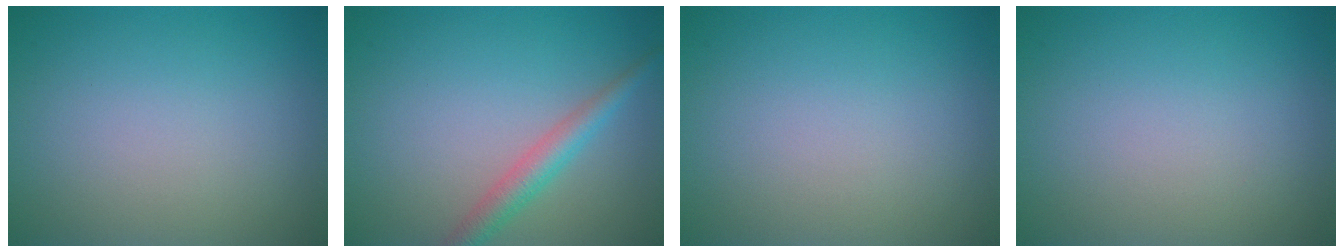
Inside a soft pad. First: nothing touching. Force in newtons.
{"total": 2.7, "press": 2.7, "slide": 0.1}
{"total": 0.0}
{"total": 0.0}